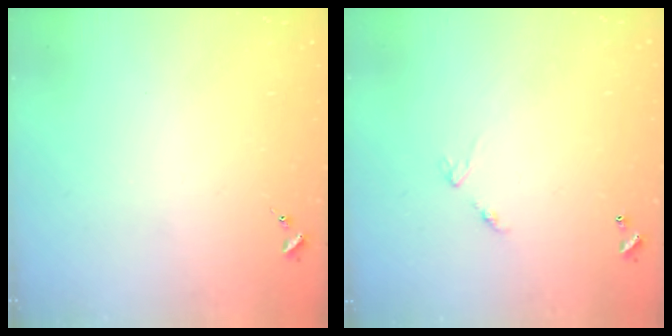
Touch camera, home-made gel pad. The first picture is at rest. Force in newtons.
{"total": 5.8, "press": 5.8, "slide": 0.4}